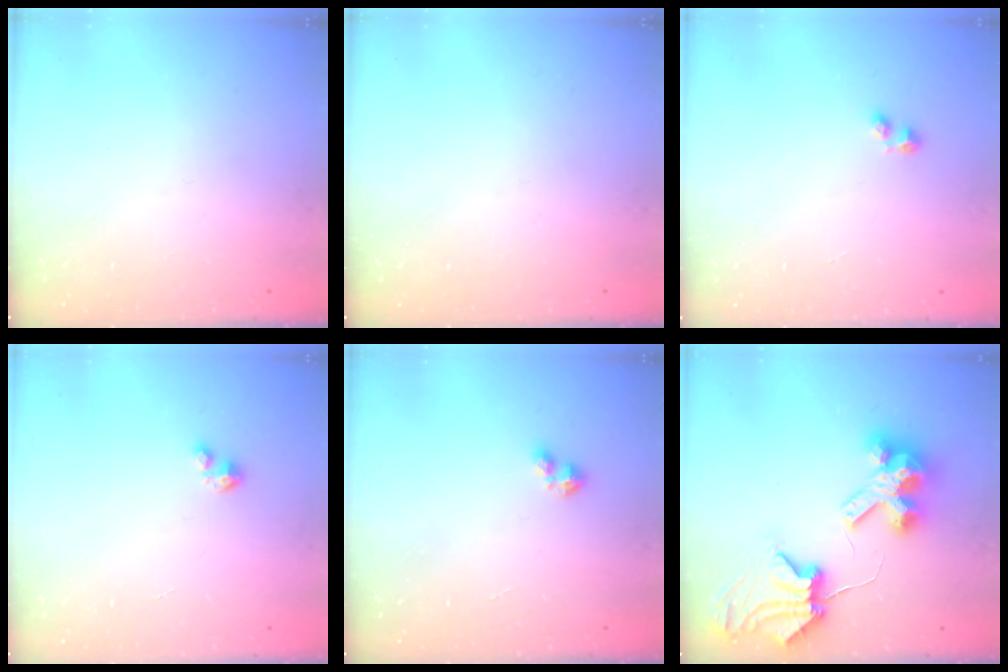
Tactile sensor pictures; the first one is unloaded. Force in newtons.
{"total": 0.0}
{"total": 2.4, "press": 2.4, "slide": 0.4}
{"total": 1.2, "press": 1.2, "slide": 0.2}
{"total": 2.4, "press": 2.4, "slide": 0.4}
{"total": 8.3, "press": 8.2, "slide": 1.1}